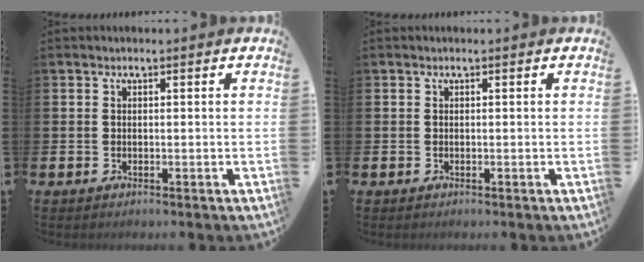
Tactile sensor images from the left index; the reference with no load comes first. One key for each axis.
{"total": 0.0}